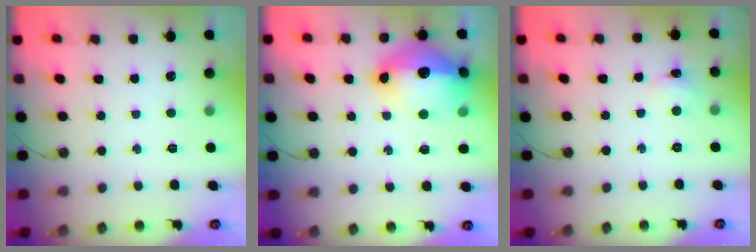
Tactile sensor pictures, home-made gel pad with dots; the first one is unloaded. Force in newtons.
{"total": 19.1, "press": 19.0, "slide": 1.7}
{"total": 1.7, "press": 1.6, "slide": 0.4}